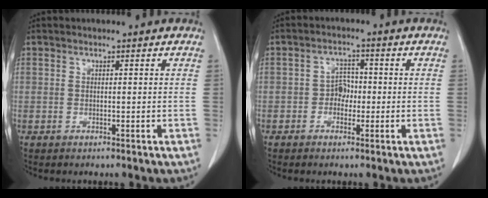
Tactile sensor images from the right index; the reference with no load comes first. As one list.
[{"total": 3.0, "force": [-0.7, 2.3, 1.8], "torque": [-0.018, 0.011, -0.013]}]